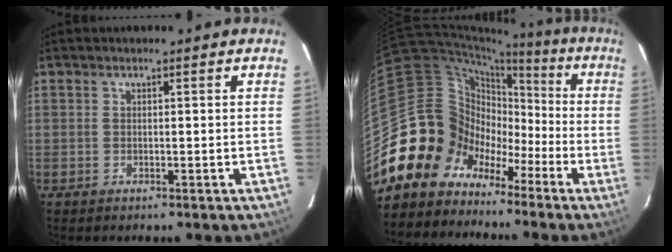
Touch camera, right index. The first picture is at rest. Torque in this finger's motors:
{"motor_torque": [0.70, -0.50, 0.37, -0.15]}